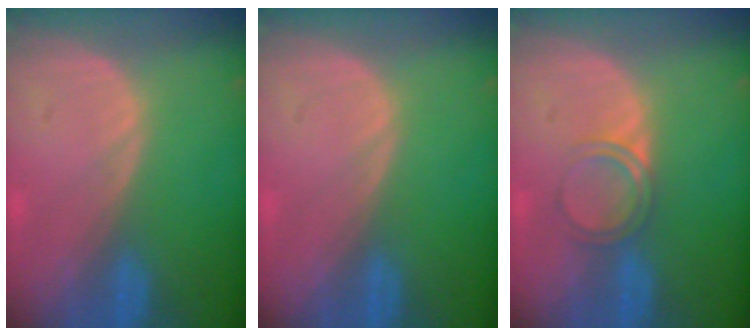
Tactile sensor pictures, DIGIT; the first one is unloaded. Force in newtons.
{"total": 0.0}
{"total": 3.0, "press": 3.0, "slide": 0.3}